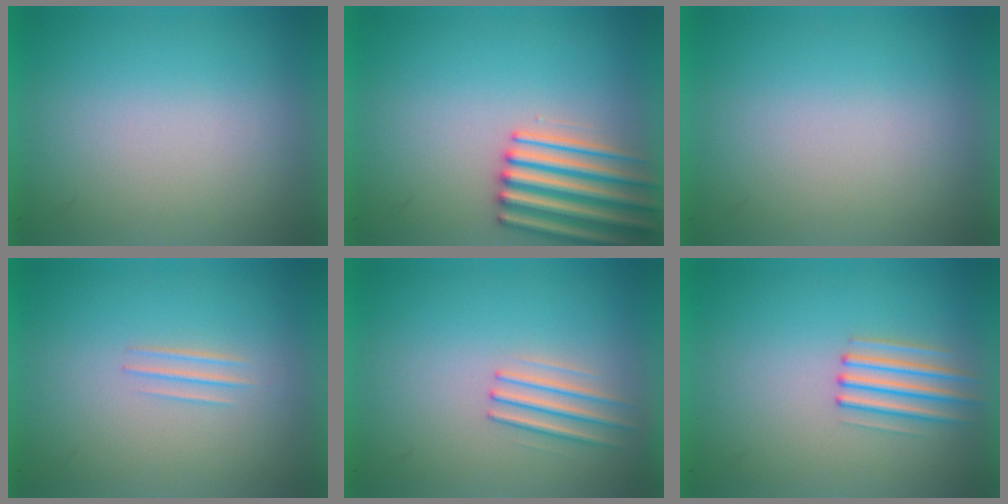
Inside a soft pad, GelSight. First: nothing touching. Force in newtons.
{"total": 5.0}
{"total": 0.0}
{"total": 1.0}
{"total": 2.4}
{"total": 2.1}